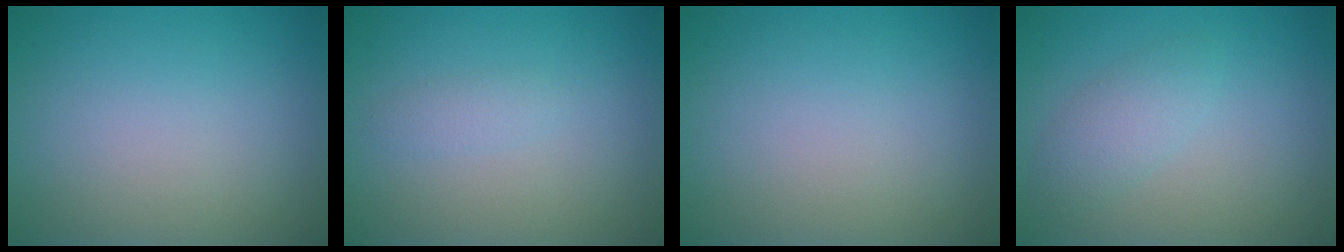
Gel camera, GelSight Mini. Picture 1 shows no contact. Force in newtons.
{"total": 0.9, "press": 0.9, "slide": 0.0}
{"total": 0.0}
{"total": 2.2, "press": 2.2, "slide": 0.1}